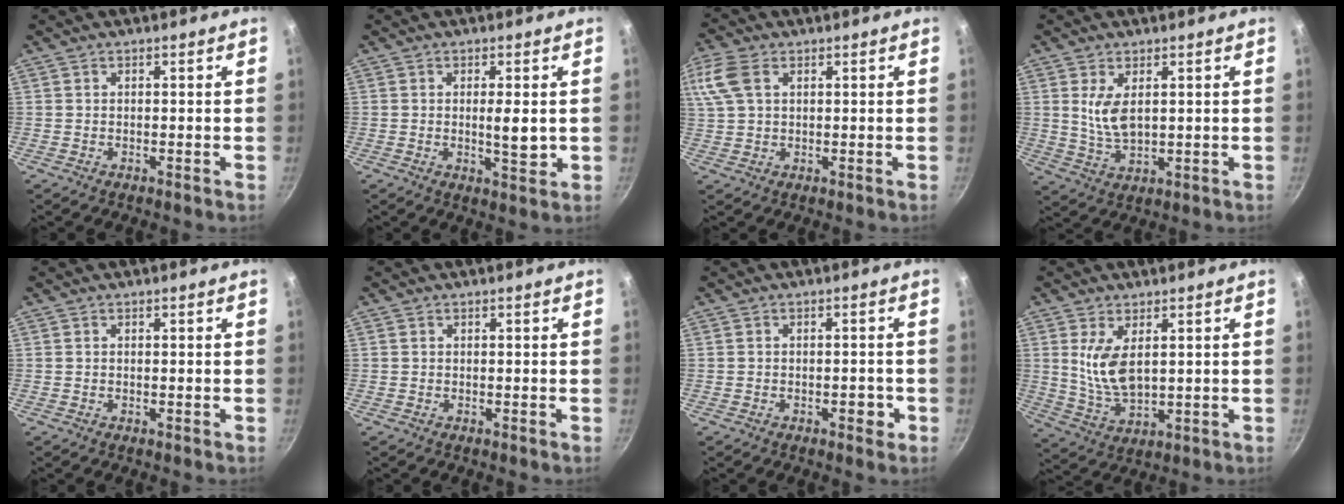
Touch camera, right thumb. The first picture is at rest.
{"total": 4.7, "force": [0.3, 1.2, 4.5], "torque": [-0.075, -0.011, 0.004]}
{"total": 8.4, "force": [3.1, 5.3, 5.7], "torque": [-0.131, 0.019, 0.061]}
{"total": 6.1, "force": [1.6, 3.1, 5.1], "torque": [-0.090, -0.021, 0.038]}
{"total": 0.0}
{"total": 0.0}
{"total": 2.7, "force": [-1.1, 1.5, 1.9], "torque": [-0.011, 0.014, -0.012]}
{"total": 8.7, "force": [2.2, 4.3, 7.2], "torque": [-0.133, -0.026, 0.054]}